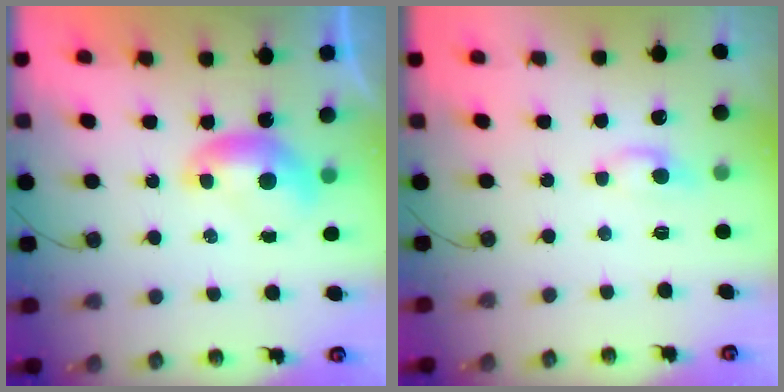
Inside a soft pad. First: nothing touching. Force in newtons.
{"total": 0.6, "press": 0.4, "slide": 0.4}